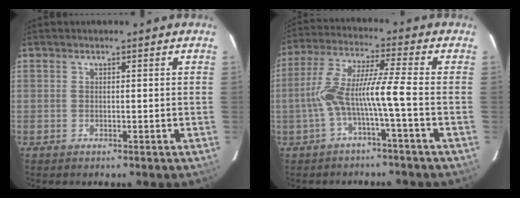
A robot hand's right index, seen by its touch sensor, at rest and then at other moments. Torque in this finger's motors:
{"motor_torque": [1.30, -0.52, 0.71, 0.18]}